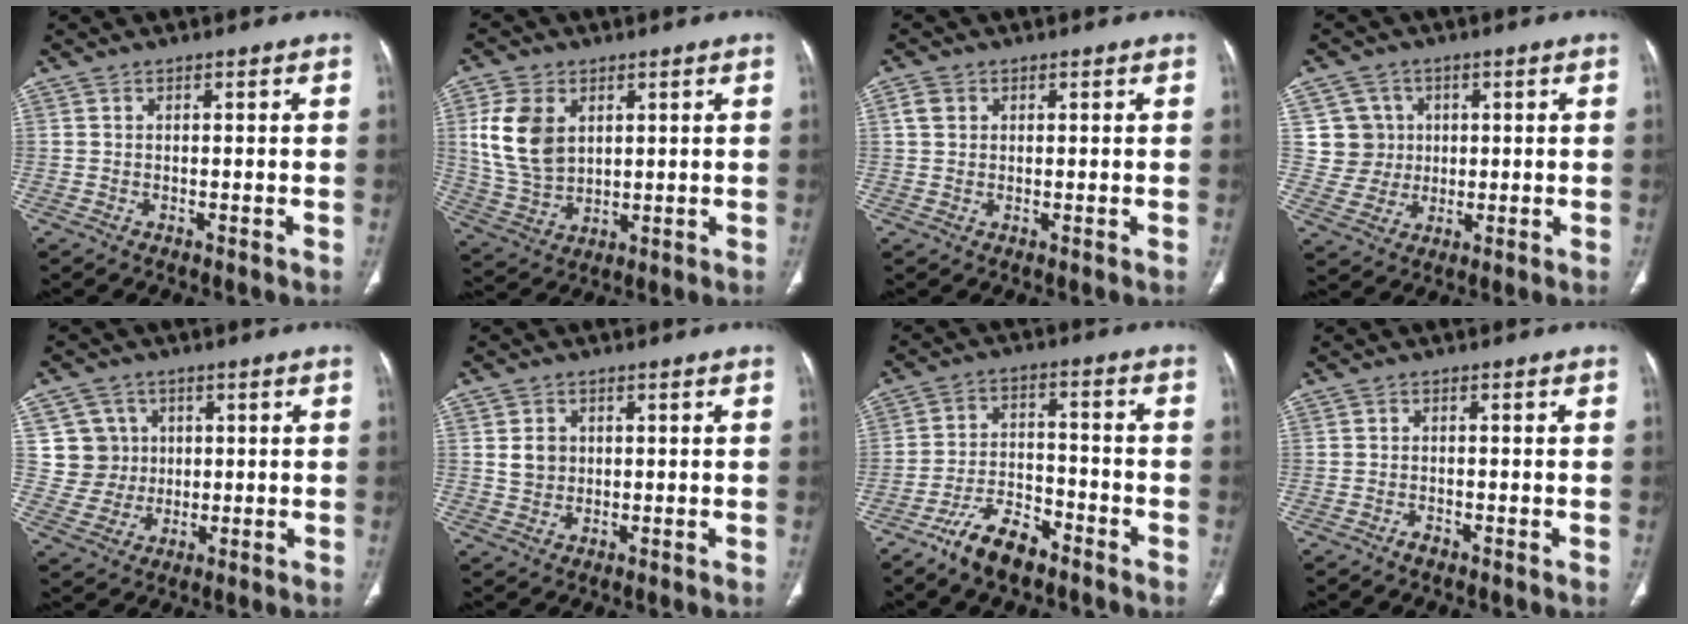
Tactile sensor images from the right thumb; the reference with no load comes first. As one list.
[{"total": 11.5, "force": [3.2, 8.0, 7.6], "torque": [-0.134, -0.013, 0.073]}, {"total": 2.4, "force": [0.8, 2.0, 1.1], "torque": [-0.014, 0.002, 0.016]}, {"total": 7.2, "force": [1.5, 7.0, 0.8], "torque": [0.022, 0.002, 0.029]}, {"total": 7.6, "force": [1.6, 7.4, 0.9], "torque": [0.020, 0.001, 0.033]}, {"total": 3.7, "force": [0.6, 3.3, 1.6], "torque": [-0.009, 0.000, 0.013]}, {"total": 9.6, "force": [-6.8, 4.2, 5.3], "torque": [-0.093, 0.040, -0.129]}, {"total": 1.3, "force": [-1.0, 0.6, 0.6], "torque": [-0.011, 0.004, -0.020]}]